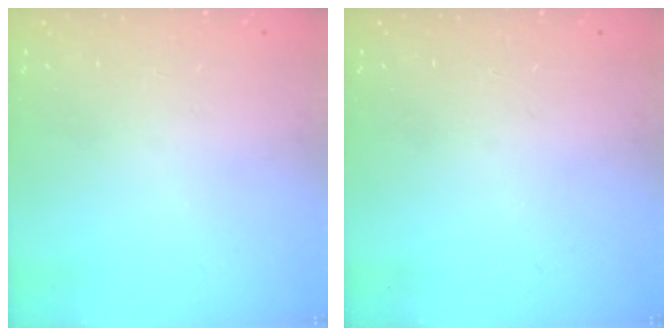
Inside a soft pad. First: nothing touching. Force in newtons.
{"total": 0.0}